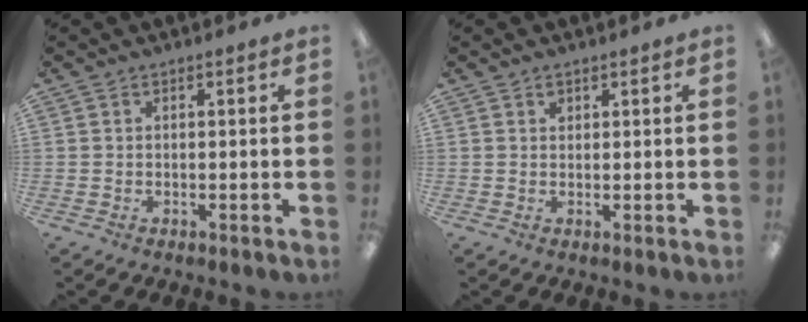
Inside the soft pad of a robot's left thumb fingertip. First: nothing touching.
{"total": 1.2, "force": [0.8, 0.8, 0.4], "torque": [-0.002, -0.002, 0.014]}